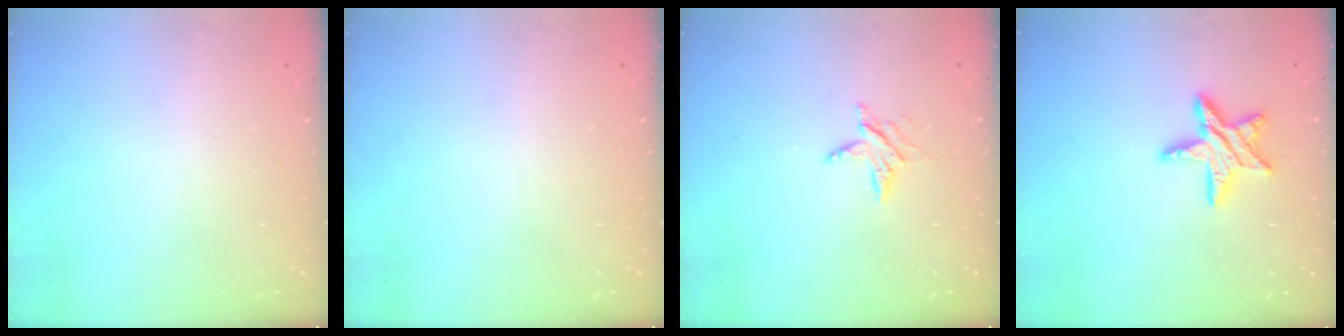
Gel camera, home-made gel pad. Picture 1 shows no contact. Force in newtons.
{"total": 0.0}
{"total": 5.9, "press": 5.9, "slide": 0.5}
{"total": 12.0, "press": 12.0, "slide": 0.8}